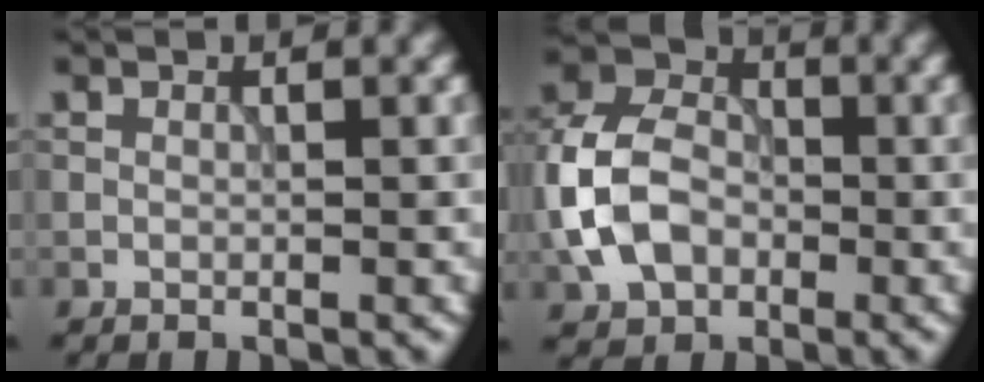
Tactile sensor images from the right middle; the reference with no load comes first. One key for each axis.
{"total": 7.4, "fx": -1.7, "fy": 5.4, "fz": 4.7, "tx": -0.100, "ty": 0.012, "tz": -0.047}